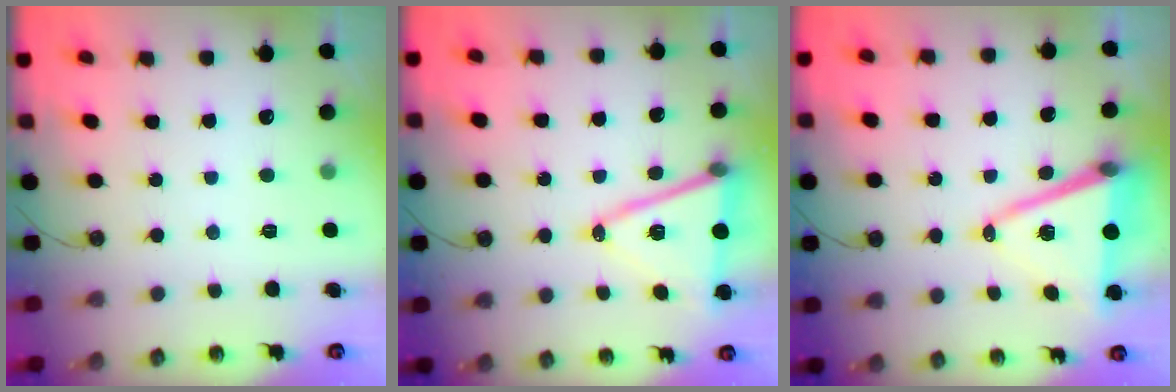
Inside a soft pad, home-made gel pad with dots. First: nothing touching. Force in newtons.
{"total": 14.8, "press": 14.3, "slide": 3.9}
{"total": 13.5, "press": 12.9, "slide": 3.9}